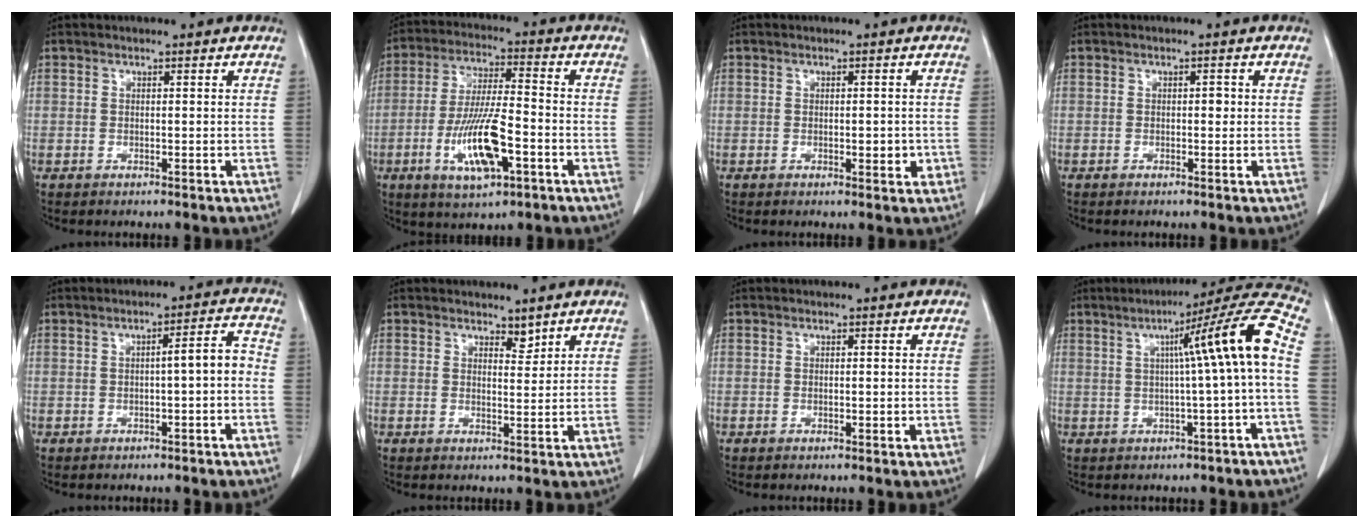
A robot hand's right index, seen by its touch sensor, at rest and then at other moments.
{"total": 12.9, "force": [-4.5, 3.2, 11.7], "torque": [-0.233, -0.007, -0.076]}
{"total": 3.2, "force": [-0.6, 1.5, 2.8], "torque": [-0.039, 0.002, -0.003]}
{"total": 1.5, "force": [0.0, 0.8, 1.2], "torque": [-0.022, 0.009, 0.000]}
{"total": 4.8, "force": [-0.6, 0.9, 4.6], "torque": [-0.069, 0.022, -0.005]}
{"total": 2.3, "force": [1.9, 1.0, 0.9], "torque": [-0.016, -0.004, 0.035]}
{"total": 1.1, "force": [-0.2, 0.6, 0.9], "torque": [-0.021, 0.000, 0.000]}
{"total": 12.9, "force": [0.7, -1.0, 12.9], "torque": [-0.176, 0.031, 0.008]}